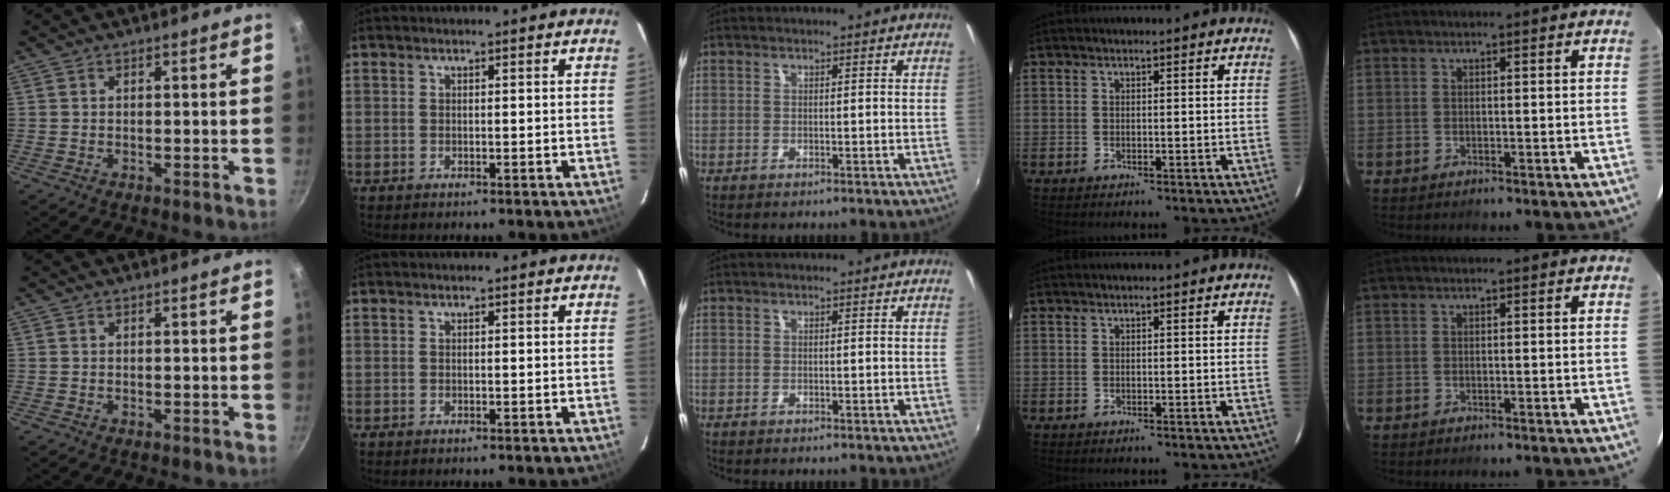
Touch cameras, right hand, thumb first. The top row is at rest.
{}